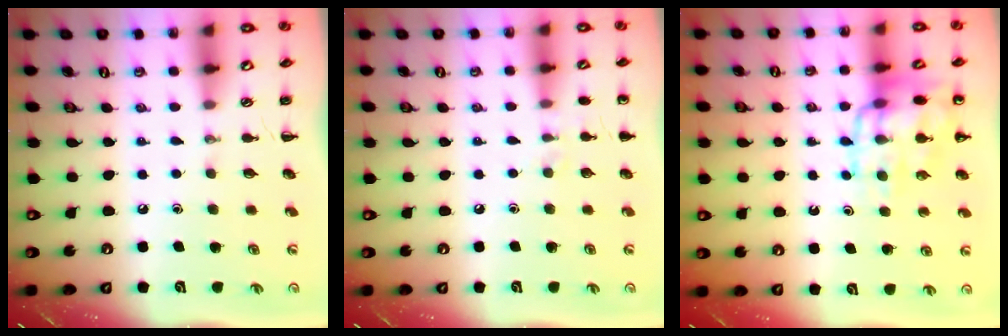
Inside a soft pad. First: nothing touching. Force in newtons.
{"total": 5.1, "press": 4.9, "slide": 1.7}
{"total": 15.4, "press": 15.3, "slide": 2.0}